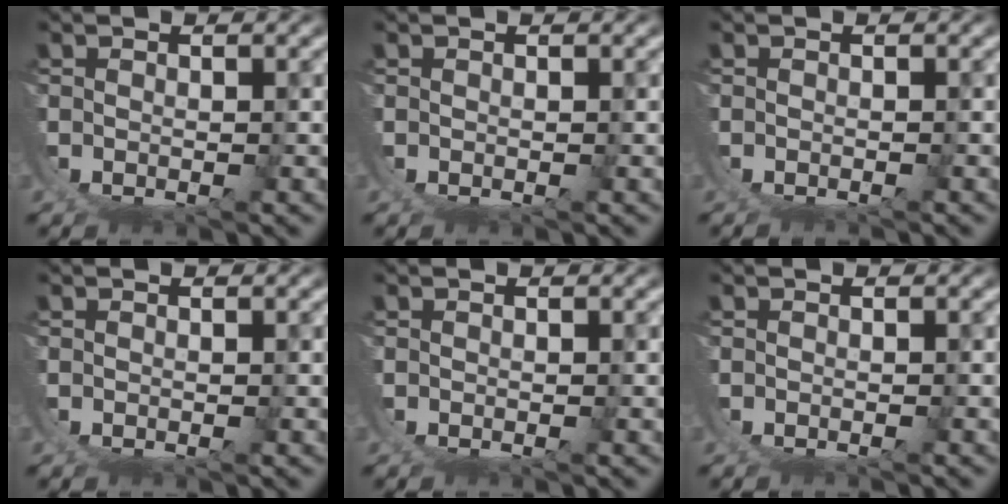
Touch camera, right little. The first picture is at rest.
{"total": 0.0}
{"total": 0.7, "force": [-0.6, -0.4, -0.1], "torque": [0.002, 0.000, -0.006]}
{"total": 0.0}
{"total": 0.0}
{"total": 0.5, "force": [-0.2, -0.4, -0.2], "torque": [0.006, 0.003, -0.004]}